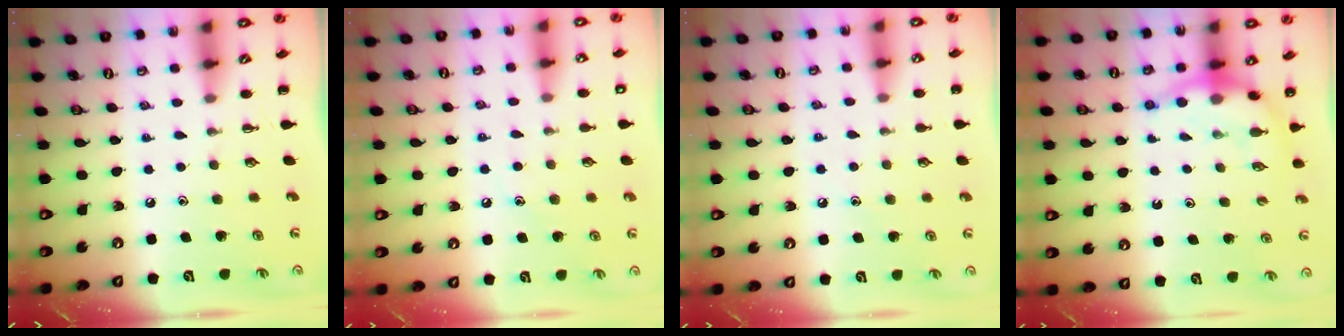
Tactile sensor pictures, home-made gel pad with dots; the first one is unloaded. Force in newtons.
{"total": 8.3, "press": 8.1, "slide": 1.9}
{"total": 5.2, "press": 5.0, "slide": 1.5}
{"total": 7.1, "press": 7.1, "slide": 0.7}